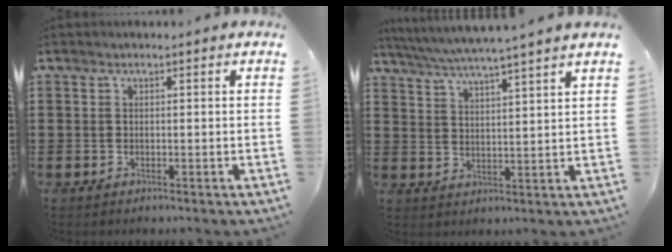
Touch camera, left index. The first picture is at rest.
{"total": 4.4, "force": [4.0, -1.0, 1.6], "torque": [-0.047, -0.027, 0.064]}